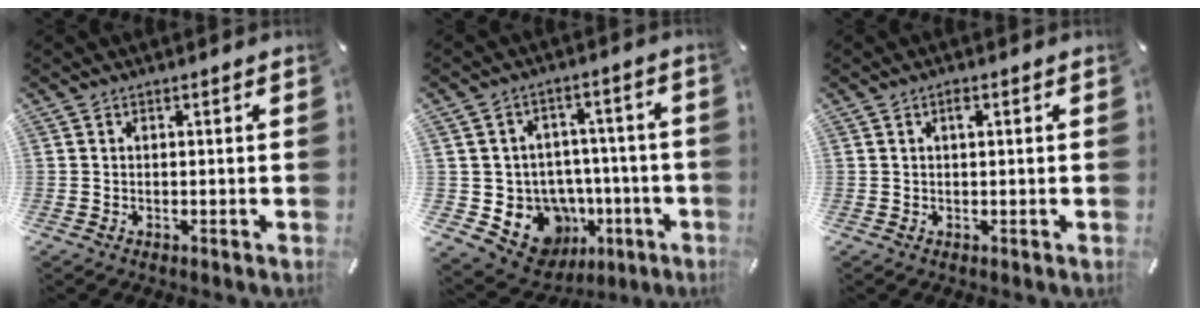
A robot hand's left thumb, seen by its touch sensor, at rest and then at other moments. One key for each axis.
{"total": 12.1, "fx": -4.8, "fy": 10.3, "fz": 4.3, "tx": -0.055, "ty": 0.015, "tz": -0.065}
{"total": 1.4, "fx": 0.5, "fy": 0.6, "fz": 1.2, "tx": -0.018, "ty": 0.001, "tz": 0.006}